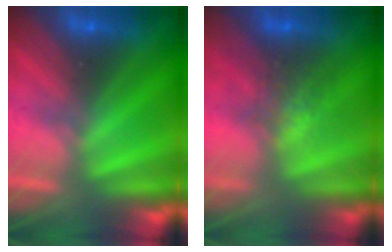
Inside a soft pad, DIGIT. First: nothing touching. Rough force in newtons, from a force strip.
{"total": 2.6}